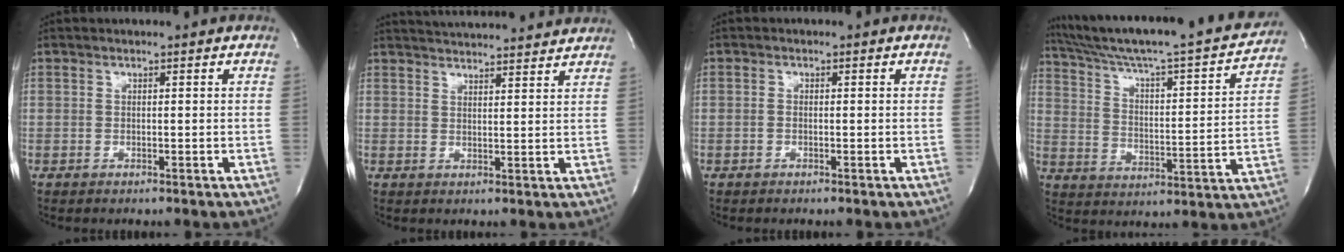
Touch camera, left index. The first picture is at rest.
{"total": 15.1, "force": [14.4, 1.2, 4.4], "torque": [-0.073, 0.023, 0.193]}
{"total": 0.5, "force": [-0.4, 0.2, 0.2], "torque": [-0.007, -0.005, -0.008]}
{"total": 25.2, "force": [22.5, 2.0, 11.2], "torque": [-0.184, -0.037, 0.313]}